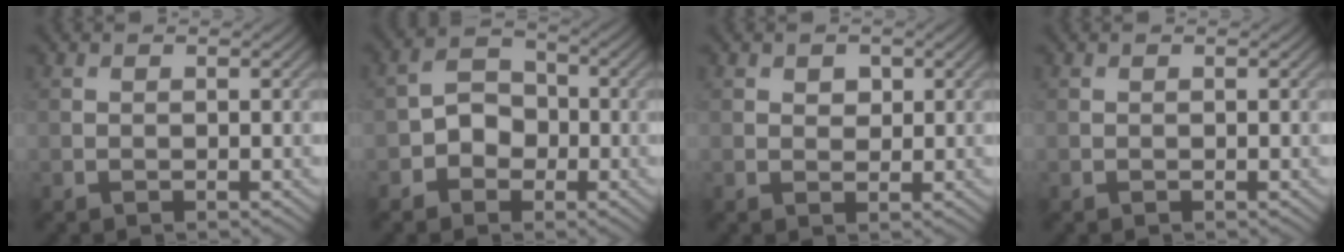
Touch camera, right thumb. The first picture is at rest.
{"total": 3.9, "force": [-1.4, 3.2, 1.9], "torque": [-0.028, 0.008, -0.032]}
{"total": 1.4, "force": [0.7, 1.0, 0.7], "torque": [-0.012, -0.002, 0.013]}
{"total": 0.0}